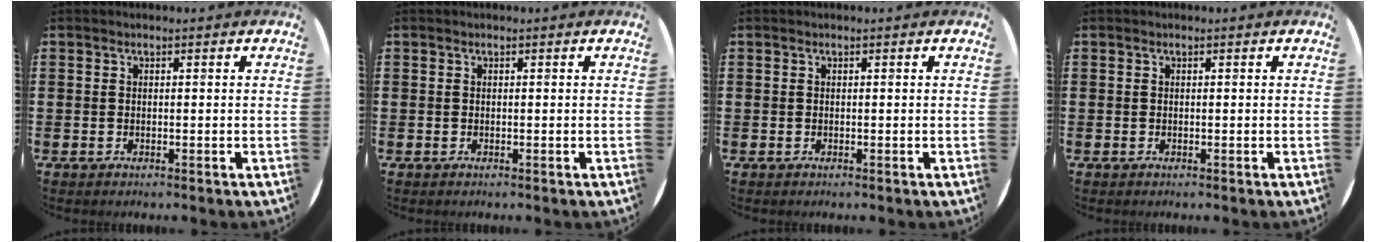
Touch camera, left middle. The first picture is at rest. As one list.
[{"total": 0.0}, {"total": 0.0}, {"total": 0.0}]